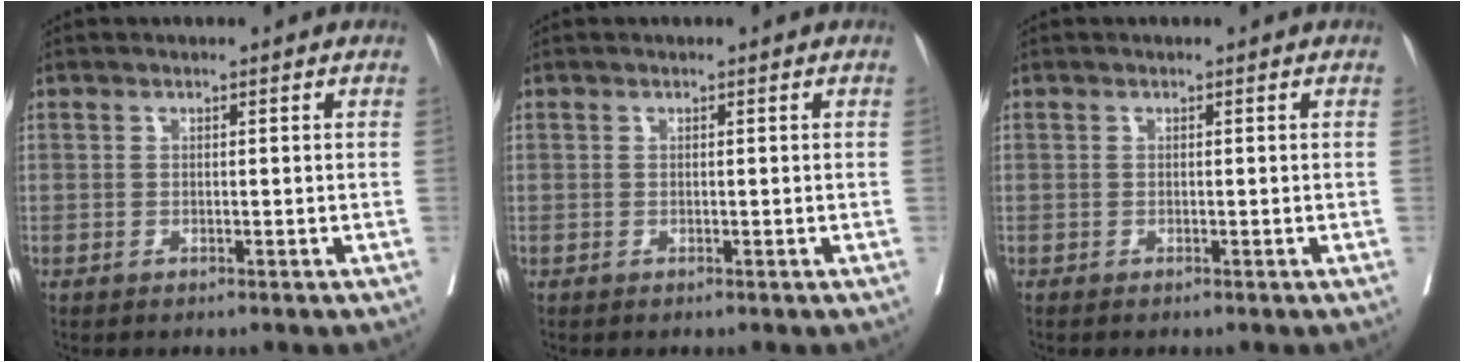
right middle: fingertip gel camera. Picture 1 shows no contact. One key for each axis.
{"total": 0.0}
{"total": 0.0}